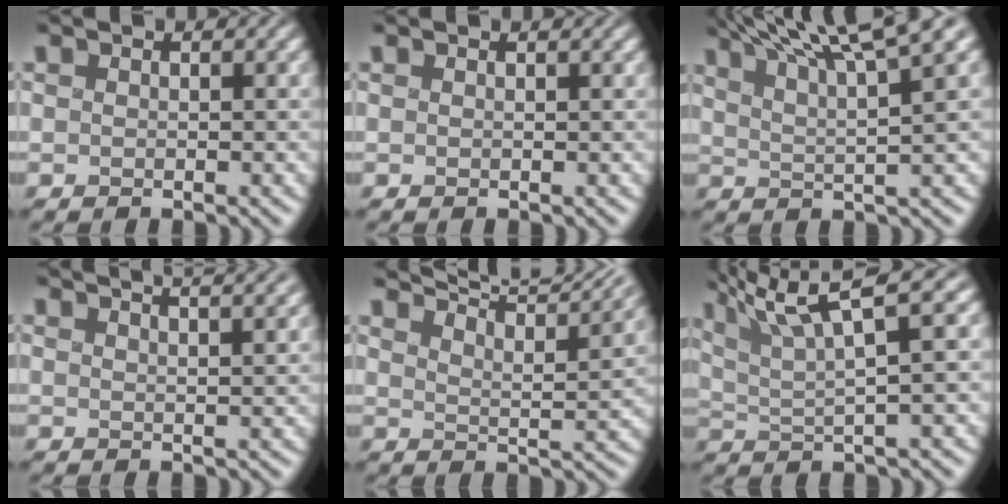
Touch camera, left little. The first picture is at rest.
{"total": 0.5, "force": [0.5, 0.0, 0.1], "torque": [0.000, 0.002, 0.006]}
{"total": 8.8, "force": [6.1, 1.5, 6.1], "torque": [-0.101, 0.021, 0.082]}
{"total": 6.9, "force": [5.4, 2.1, 3.7], "torque": [-0.012, 0.032, 0.029]}
{"total": 10.3, "force": [9.1, 1.8, 4.5], "torque": [-0.076, 0.008, 0.110]}
{"total": 8.1, "force": [4.8, 1.2, 6.4], "torque": [-0.102, 0.022, 0.078]}